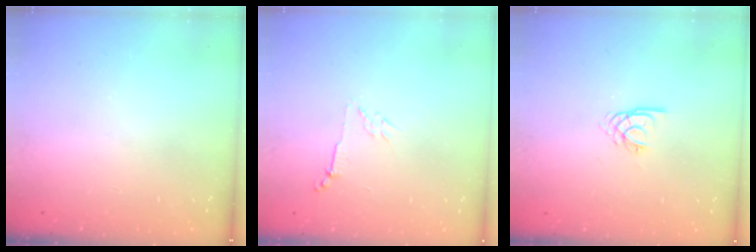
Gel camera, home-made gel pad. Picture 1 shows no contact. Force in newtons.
{"total": 4.0, "press": 4.0, "slide": 0.6}
{"total": 2.8, "press": 2.7, "slide": 0.3}